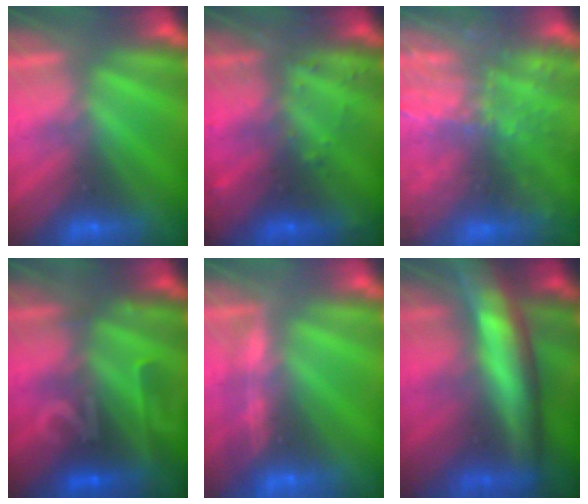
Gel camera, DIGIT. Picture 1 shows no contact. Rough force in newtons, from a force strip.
{"total": 2.9}
{"total": 5.9}
{"total": 2.3}
{"total": 1.5}
{"total": 8.2}